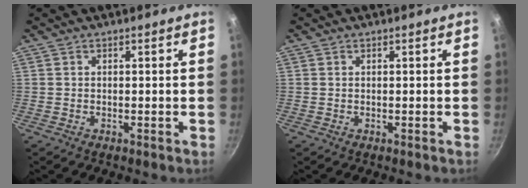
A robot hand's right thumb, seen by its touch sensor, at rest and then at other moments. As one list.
[{"total": 0.0}]